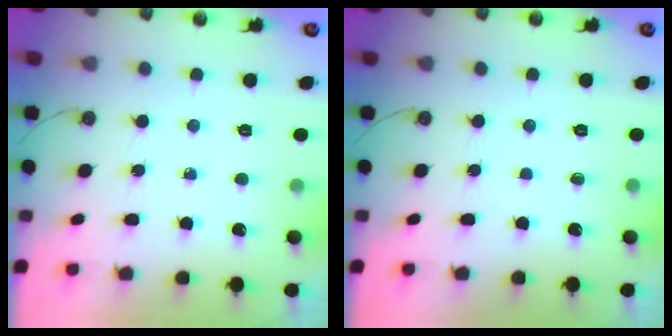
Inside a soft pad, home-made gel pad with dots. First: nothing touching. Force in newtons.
{"total": 0.0}